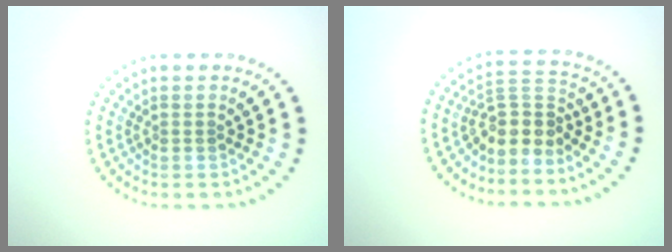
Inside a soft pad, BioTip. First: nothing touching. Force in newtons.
{"total": 3.1, "press": 2.4, "slide": 2.0}